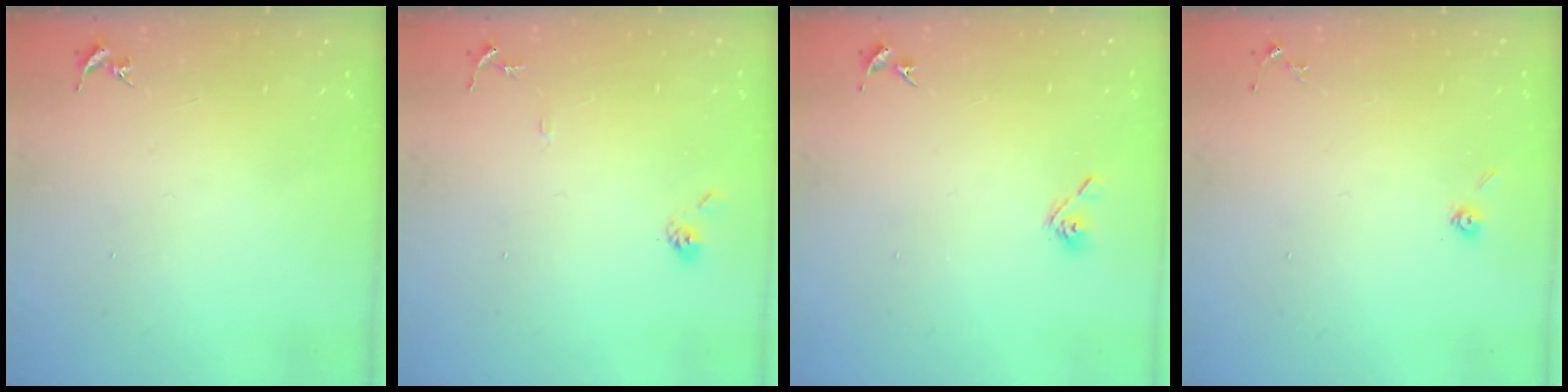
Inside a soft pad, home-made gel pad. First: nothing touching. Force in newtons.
{"total": 6.4, "press": 6.4, "slide": 0.4}
{"total": 5.3, "press": 4.9, "slide": 2.0}
{"total": 3.9, "press": 3.8, "slide": 0.9}